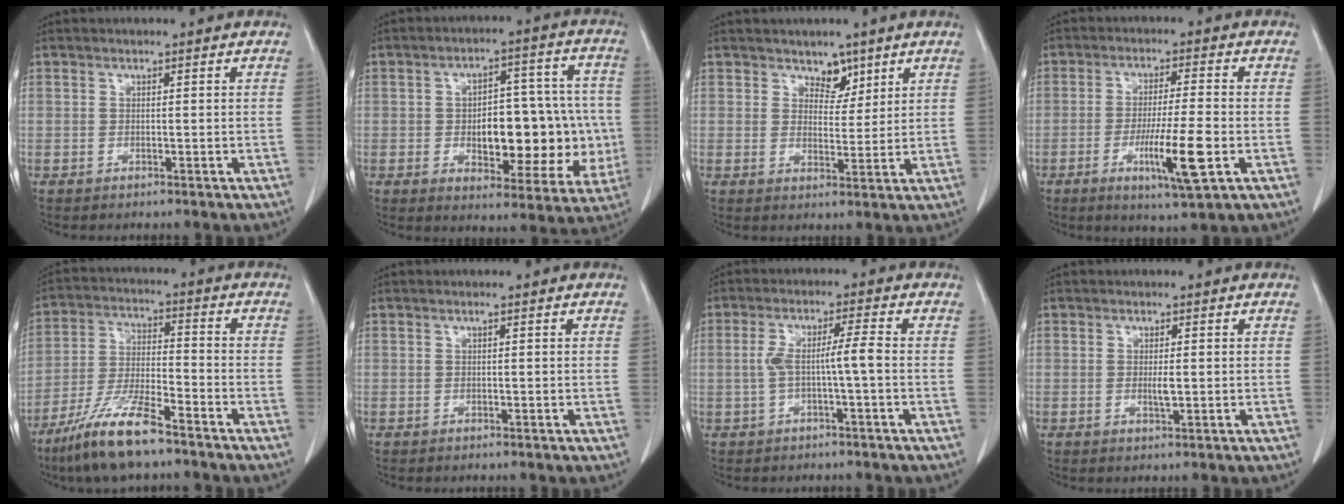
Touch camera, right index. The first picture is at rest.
{"total": 16.5, "force": [-1.8, 7.7, 14.5], "torque": [-0.184, 0.031, -0.009]}
{"total": 3.6, "force": [2.7, 2.2, 1.2], "torque": [-0.009, -0.004, 0.045]}
{"total": 9.8, "force": [-3.2, 0.1, 9.2], "torque": [-0.161, -0.022, -0.053]}
{"total": 12.7, "force": [-9.0, 2.0, 8.8], "torque": [-0.182, -0.021, -0.169]}
{"total": 0.0}
{"total": 5.0, "force": [-0.7, -0.1, 5.0], "torque": [-0.099, 0.017, -0.009]}
{"total": 1.8, "force": [-0.1, 0.4, 1.8], "torque": [-0.034, -0.003, 0.000]}